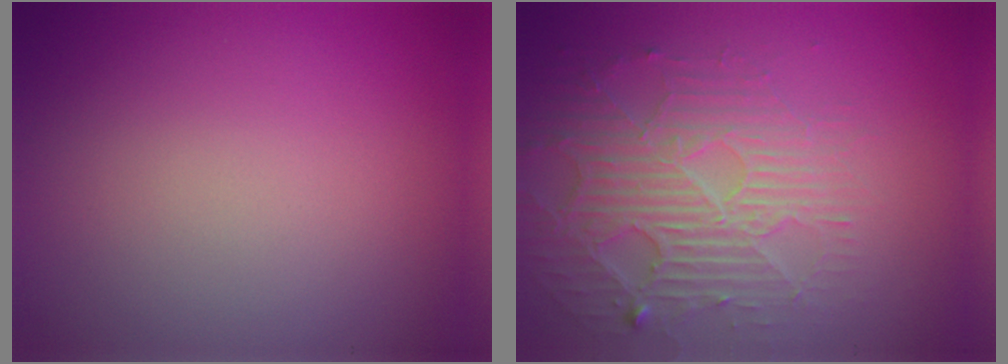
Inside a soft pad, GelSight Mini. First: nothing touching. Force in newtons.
{"total": 4.6, "press": 4.0, "slide": 2.2}